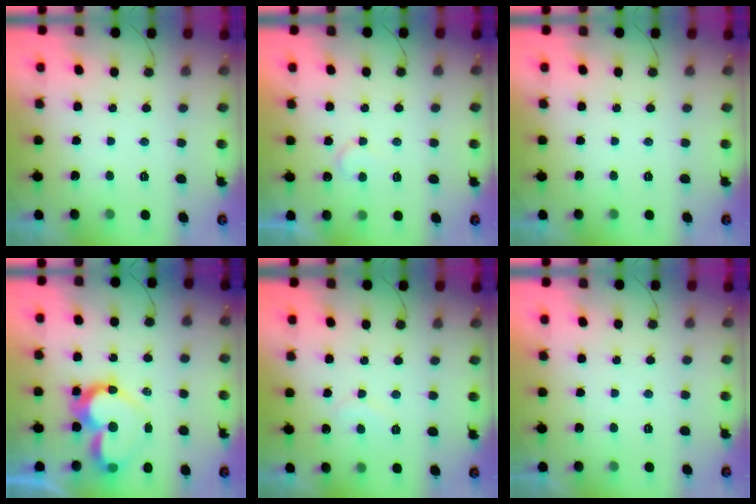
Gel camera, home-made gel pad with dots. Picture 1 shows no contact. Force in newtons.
{"total": 6.0, "press": 6.0, "slide": 0.6}
{"total": 0.0}
{"total": 15.4, "press": 15.3, "slide": 1.6}
{"total": 5.7, "press": 5.7, "slide": 0.5}
{"total": 1.9, "press": 1.9, "slide": 0.0}